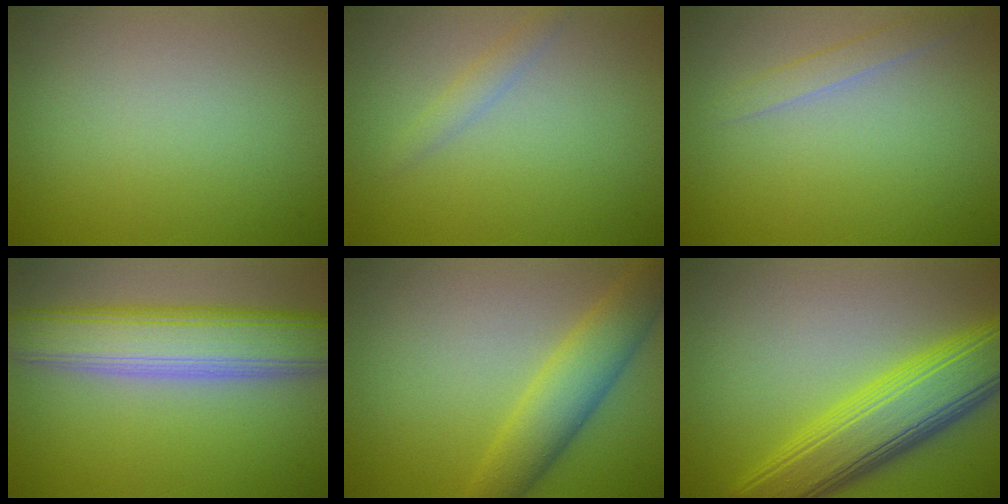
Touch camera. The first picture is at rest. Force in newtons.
{"total": 1.3, "press": 1.3, "slide": 0.1}
{"total": 1.4, "press": 1.4, "slide": 0.1}
{"total": 8.0, "press": 7.9, "slide": 0.5}
{"total": 5.4, "press": 5.4, "slide": 0.1}
{"total": 8.7, "press": 8.7, "slide": 0.2}